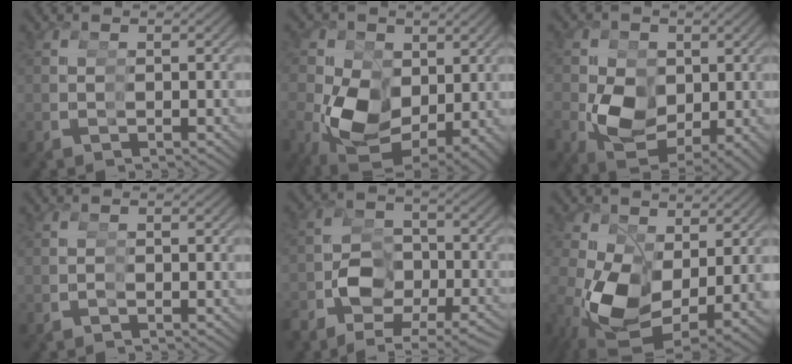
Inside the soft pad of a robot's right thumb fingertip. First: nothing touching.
{"total": 8.9, "force": [0.3, 7.1, 5.3], "torque": [-0.120, -0.031, 0.022]}
{"total": 6.2, "force": [0.3, 5.1, 3.4], "torque": [-0.083, -0.025, 0.020]}
{"total": 0.9, "force": [-0.7, 0.4, -0.3], "torque": [-0.009, -0.006, -0.012]}
{"total": 5.3, "force": [-1.9, 4.8, 1.1], "torque": [-0.029, 0.002, -0.039]}
{"total": 8.7, "force": [-0.2, 5.9, 6.4], "torque": [-0.128, -0.029, 0.013]}